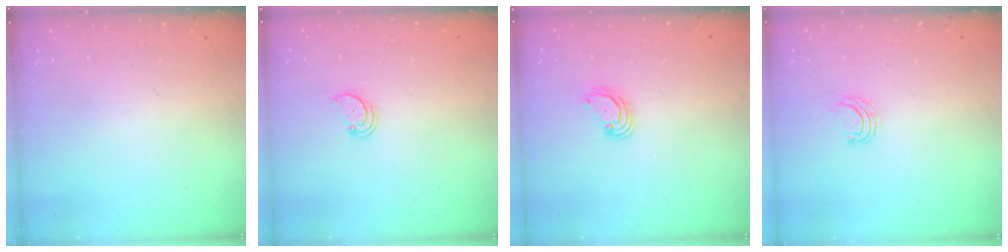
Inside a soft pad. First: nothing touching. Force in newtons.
{"total": 2.4, "press": 2.3, "slide": 0.5}
{"total": 4.1, "press": 4.0, "slide": 0.3}
{"total": 4.1, "press": 4.1, "slide": 0.3}